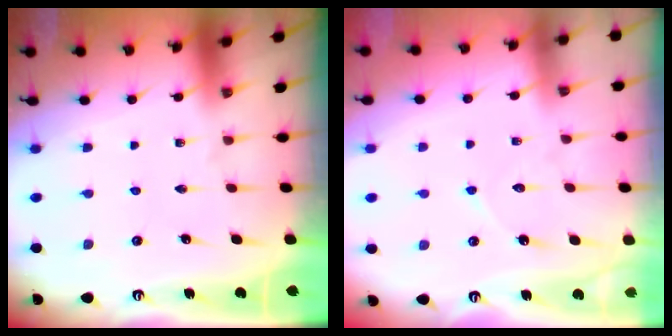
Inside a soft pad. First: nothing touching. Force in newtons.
{"total": 4.9, "press": 4.9, "slide": 0.6}